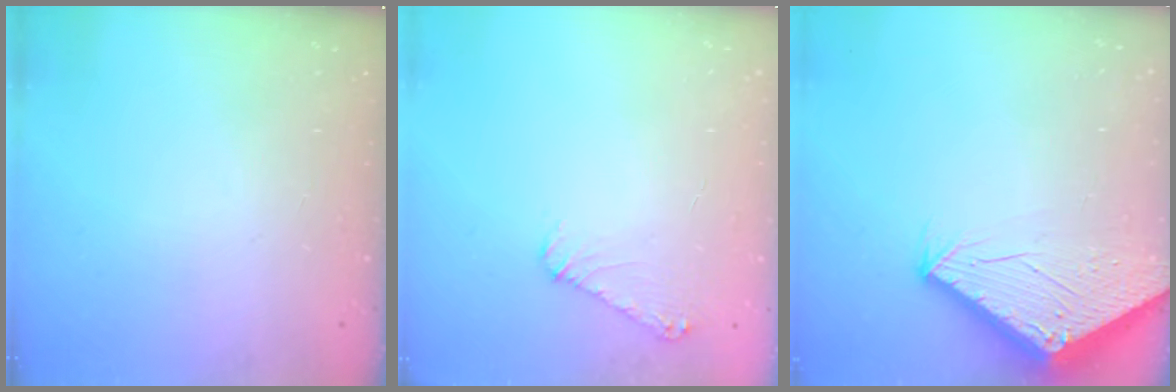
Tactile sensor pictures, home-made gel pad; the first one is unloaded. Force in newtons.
{"total": 6.4, "press": 6.4, "slide": 0.7}
{"total": 2.7, "press": 2.7, "slide": 0.1}